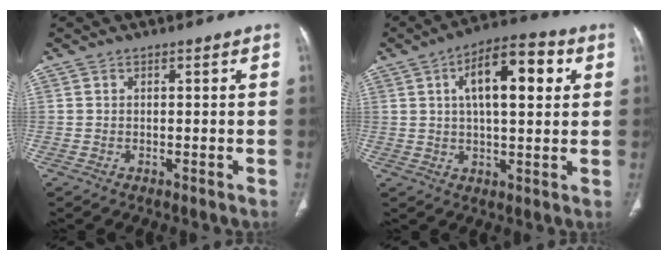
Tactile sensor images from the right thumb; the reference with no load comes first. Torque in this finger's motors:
{"motor_torque": [0.99, 4.01, 1.40, -0.17, 0.12]}